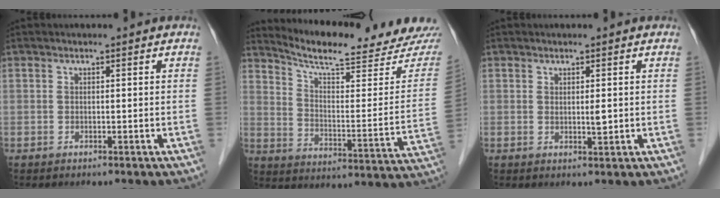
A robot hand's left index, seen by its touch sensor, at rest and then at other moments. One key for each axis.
{"total": 20.3, "fx": 19.2, "fy": 0.9, "fz": 6.6, "tx": -0.108, "ty": -0.072, "tz": 0.258}
{"total": 1.3, "fx": 0.3, "fy": 0.3, "fz": 1.3, "tx": -0.023, "ty": -0.003, "tz": 0.007}